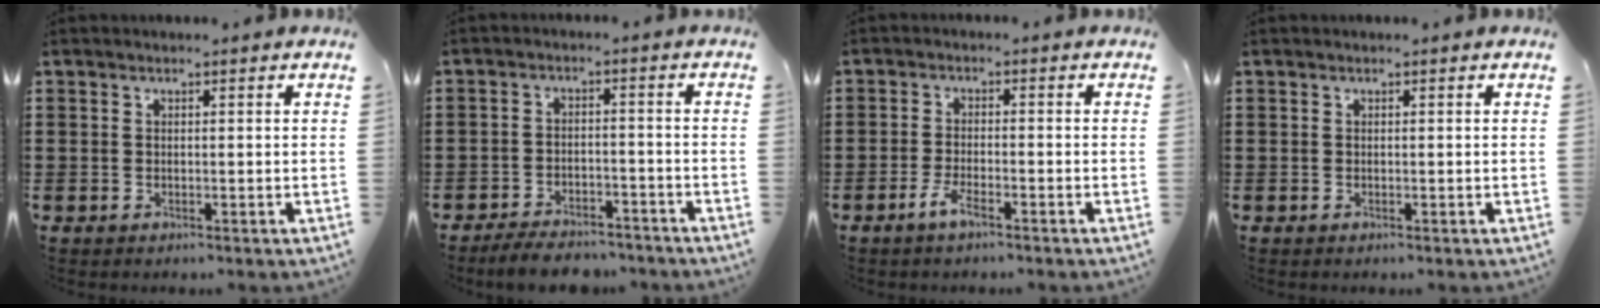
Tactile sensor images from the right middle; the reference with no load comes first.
{"total": 4.5, "force": [-4.3, 0.8, 0.8], "torque": [-0.015, 0.005, -0.086]}
{"total": 3.2, "force": [-2.0, 0.5, 2.4], "torque": [-0.055, -0.003, -0.040]}
{"total": 0.0}